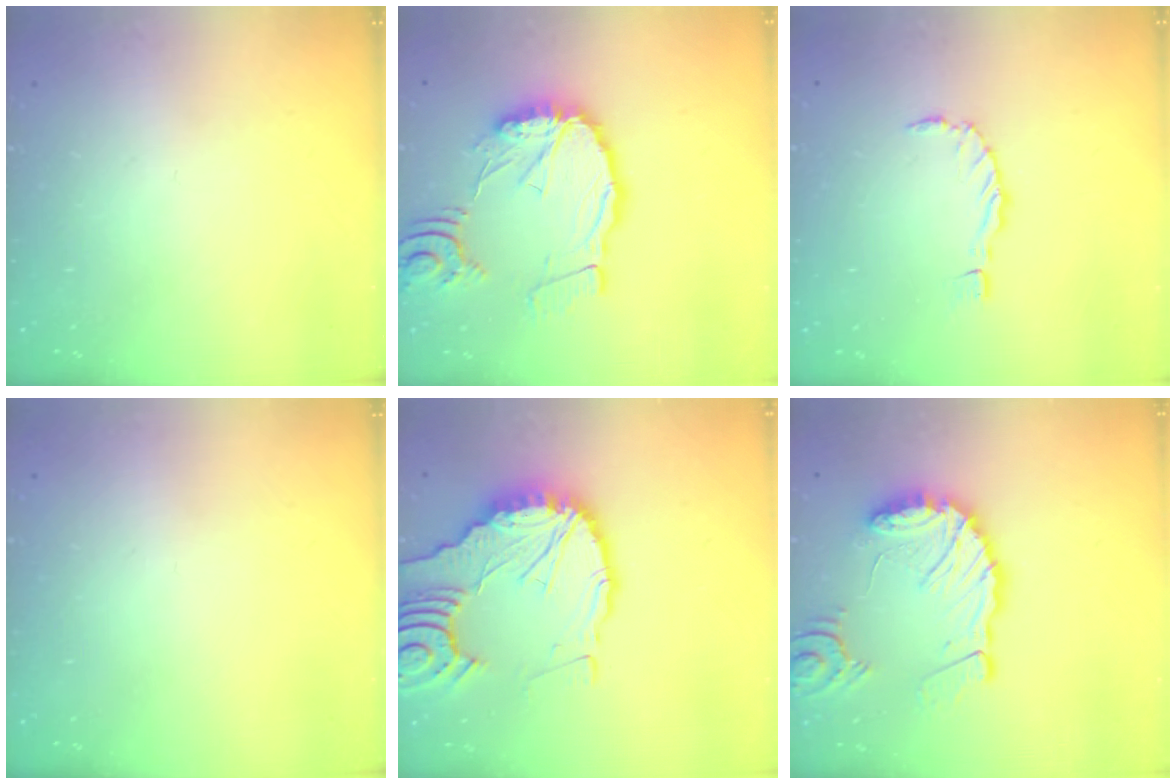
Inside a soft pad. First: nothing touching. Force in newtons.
{"total": 16.8, "press": 16.7, "slide": 1.8}
{"total": 0.0}
{"total": 0.0}
{"total": 16.7, "press": 16.6, "slide": 1.8}
{"total": 15.8, "press": 15.7, "slide": 1.8}